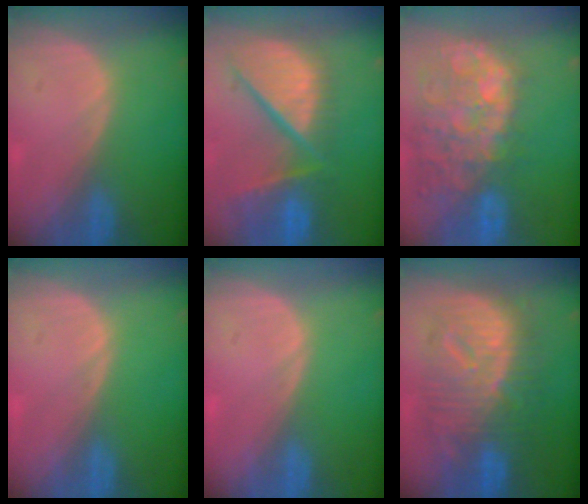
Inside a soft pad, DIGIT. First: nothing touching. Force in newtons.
{"total": 12.8, "press": 10.6, "slide": 7.2}
{"total": 14.2, "press": 11.6, "slide": 8.1}
{"total": 0.0}
{"total": 0.0}
{"total": 12.5, "press": 12.4, "slide": 1.1}